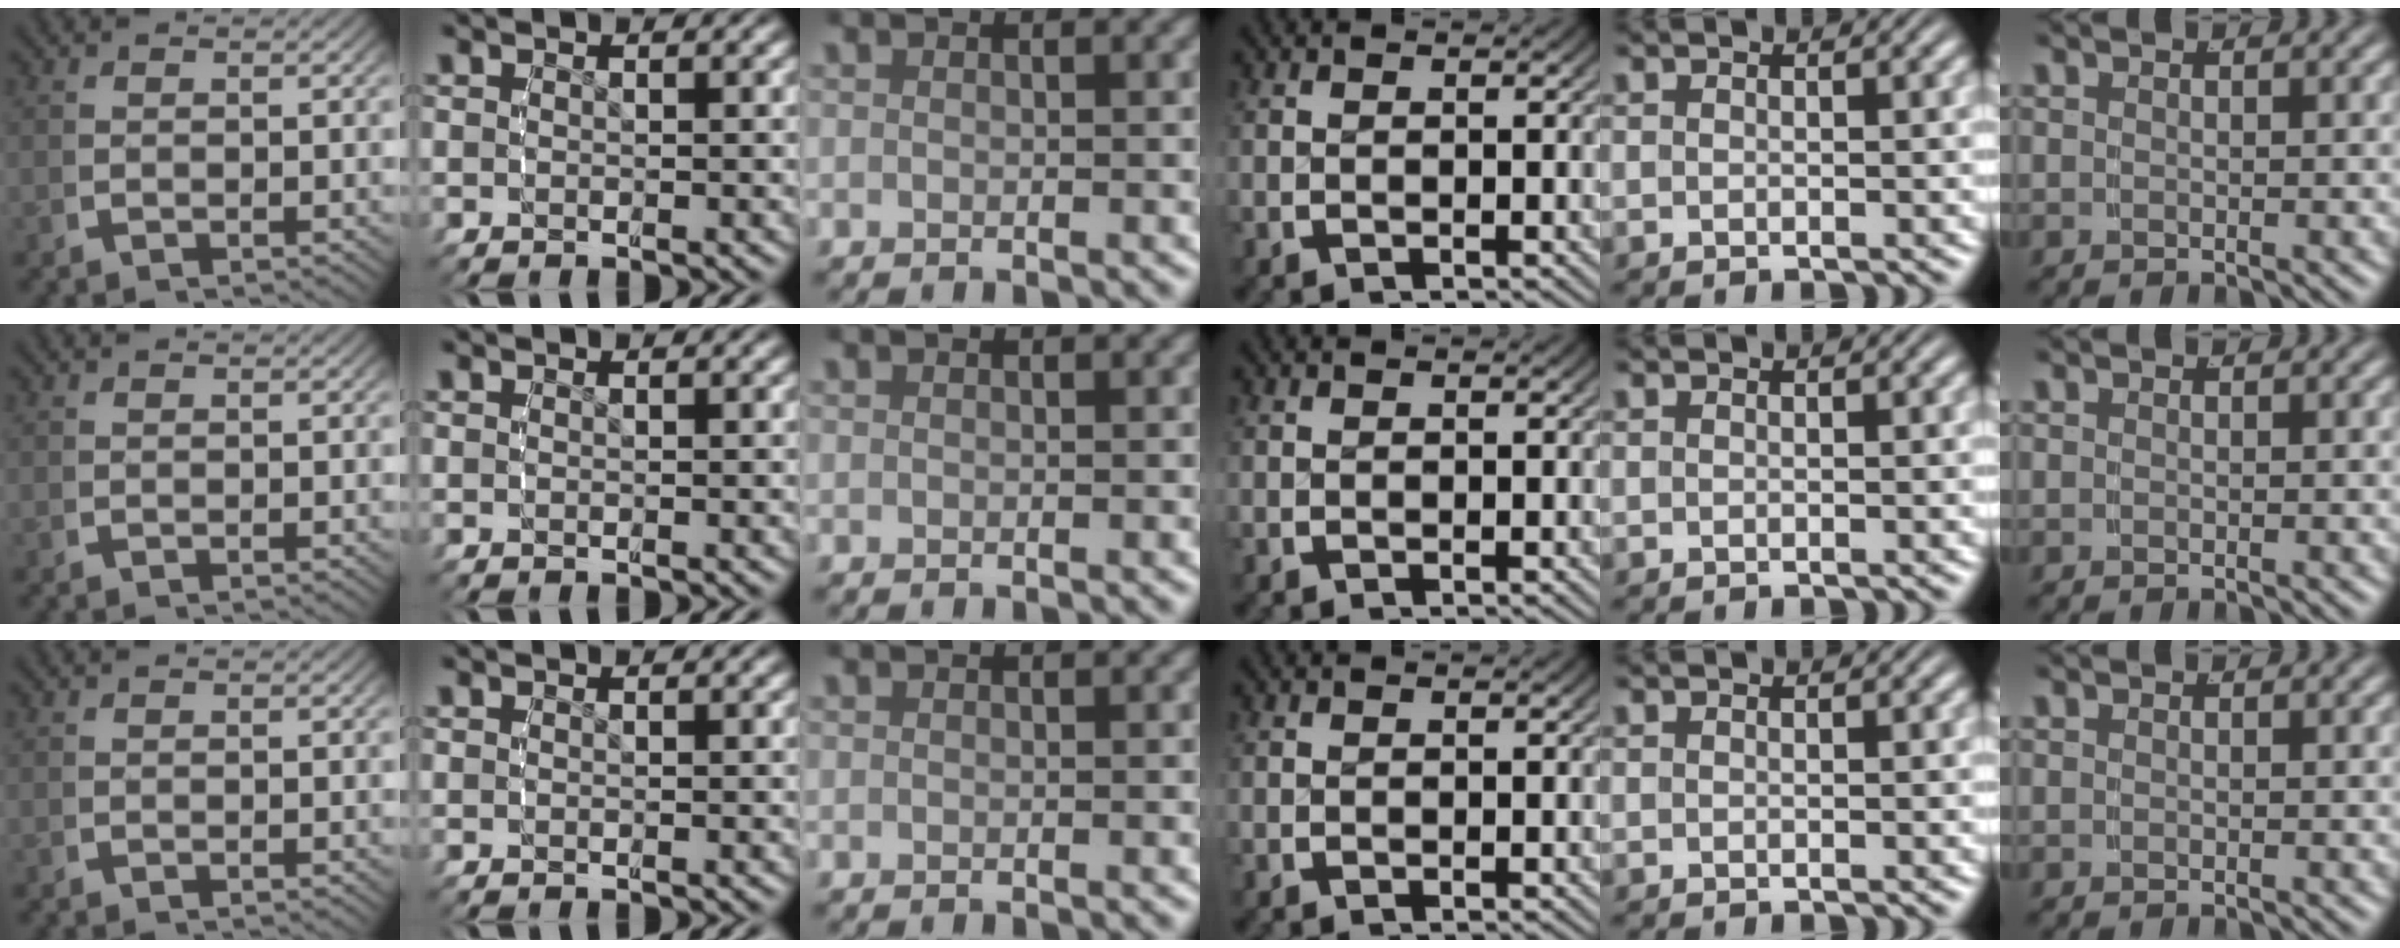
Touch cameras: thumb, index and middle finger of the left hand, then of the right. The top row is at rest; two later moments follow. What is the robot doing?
{"motion": "reach", "object": "shirt"}